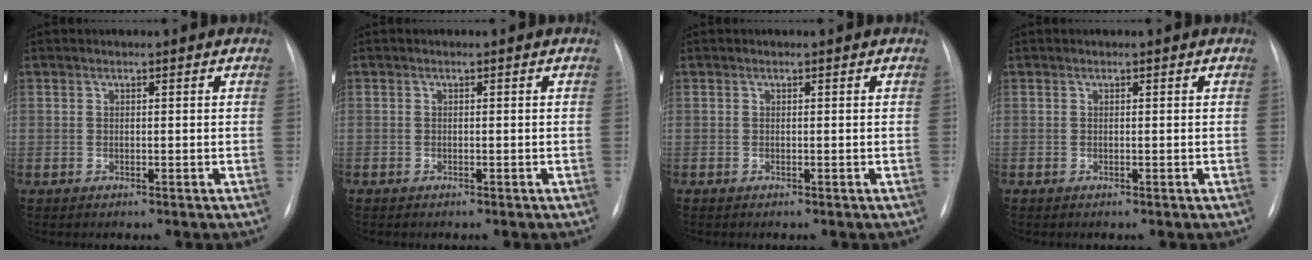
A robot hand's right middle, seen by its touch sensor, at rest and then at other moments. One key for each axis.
{"total": 0.0}
{"total": 0.0}
{"total": 0.0}